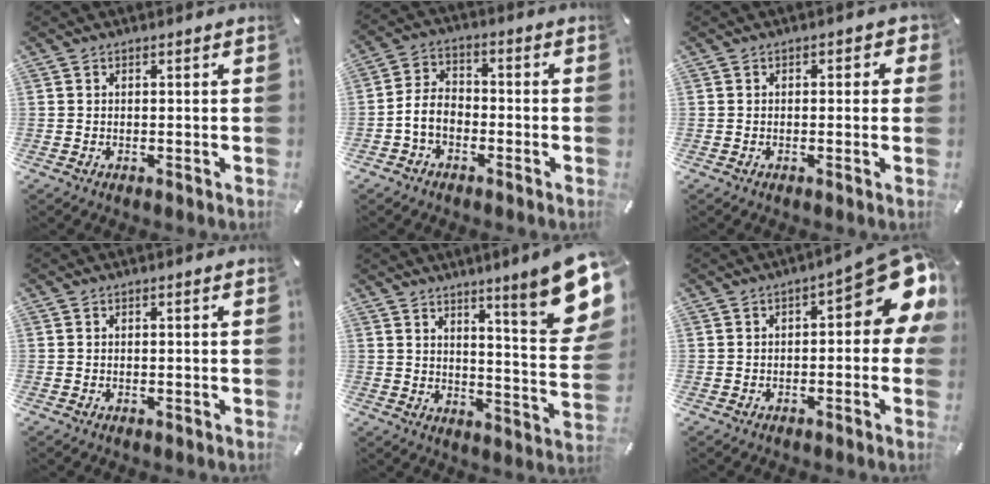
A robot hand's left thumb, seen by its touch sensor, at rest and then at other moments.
{"total": 6.3, "force": [-2.7, 4.3, 3.6], "torque": [-0.080, 0.017, -0.054]}
{"total": 1.6, "force": [-0.3, 1.2, 1.1], "torque": [-0.012, 0.004, -0.009]}
{"total": 0.0}
{"total": 16.5, "force": [9.7, 2.9, 13.0], "torque": [-0.181, -0.077, 0.151]}
{"total": 14.9, "force": [5.0, 5.7, 12.8], "torque": [-0.153, -0.040, 0.080]}